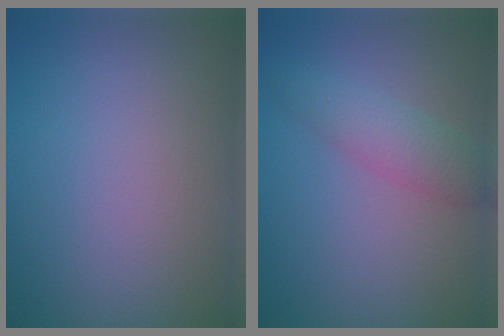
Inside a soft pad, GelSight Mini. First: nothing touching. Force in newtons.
{"total": 3.0, "press": 3.0, "slide": 0.1}